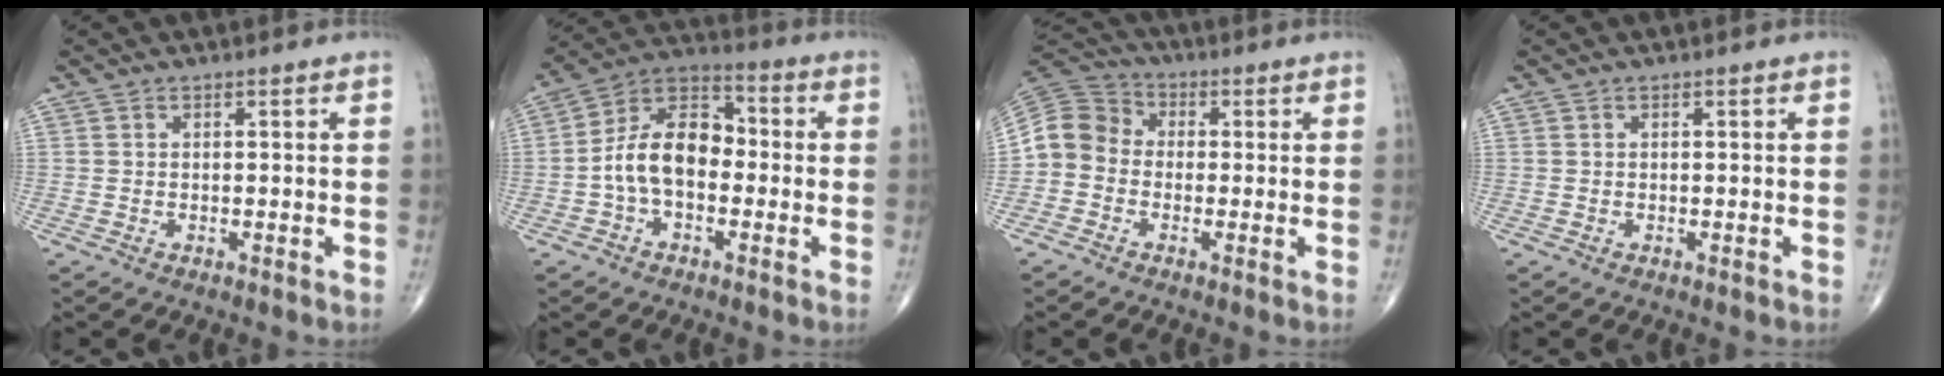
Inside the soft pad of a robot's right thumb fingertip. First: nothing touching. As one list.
[{"total": 12.2, "force": [-1.6, 7.7, 9.3], "torque": [-0.152, 0.042, -0.043]}, {"total": 8.1, "force": [-1.2, 7.1, 3.8], "torque": [-0.060, 0.032, -0.041]}, {"total": 0.0}]